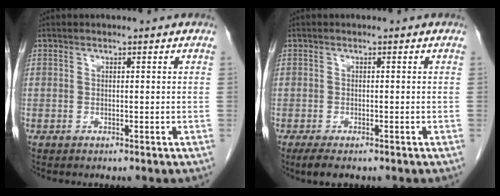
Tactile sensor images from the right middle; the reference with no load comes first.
{"total": 3.0, "force": [-2.1, 1.0, 1.8], "torque": [-0.036, -0.008, -0.031]}